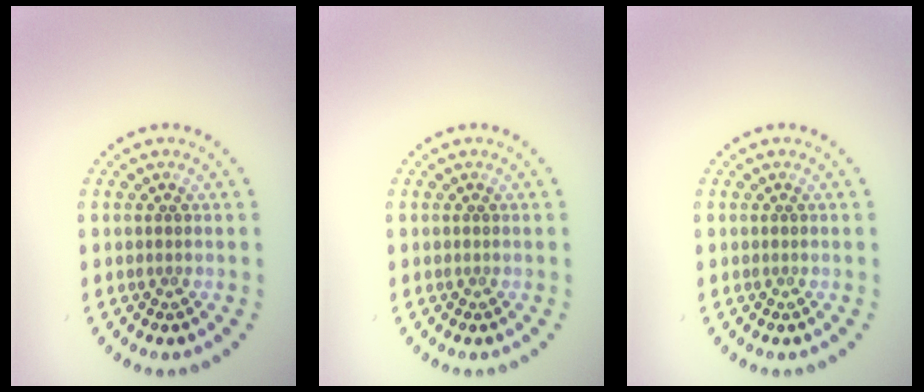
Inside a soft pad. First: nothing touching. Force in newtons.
{"total": 0.0}
{"total": 0.0}